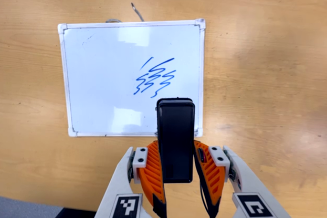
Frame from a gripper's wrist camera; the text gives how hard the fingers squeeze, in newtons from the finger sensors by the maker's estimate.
{"total": 4.1, "left": 3.0, "right": 5.3}